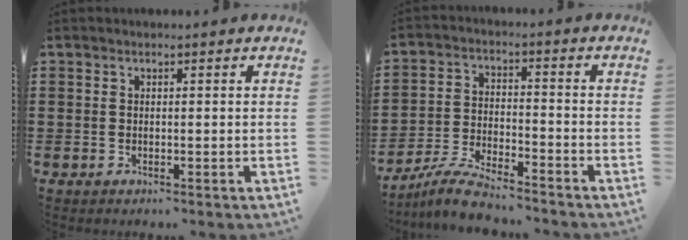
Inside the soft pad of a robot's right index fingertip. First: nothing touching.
{"total": 6.0, "force": [-5.7, 0.4, 1.9], "torque": [-0.049, -0.001, -0.113]}